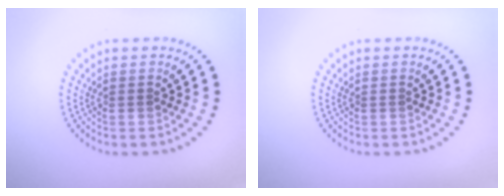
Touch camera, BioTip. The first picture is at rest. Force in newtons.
{"total": 0.0}